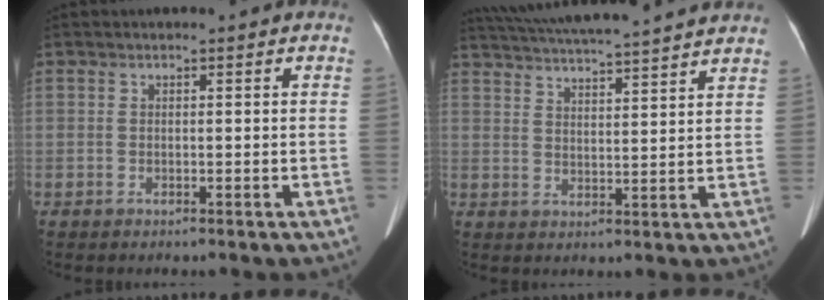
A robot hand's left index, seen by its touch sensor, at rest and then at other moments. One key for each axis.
{"total": 19.3, "fx": 17.5, "fy": 0.6, "fz": 8.1, "tx": -0.145, "ty": 0.025, "tz": 0.249}